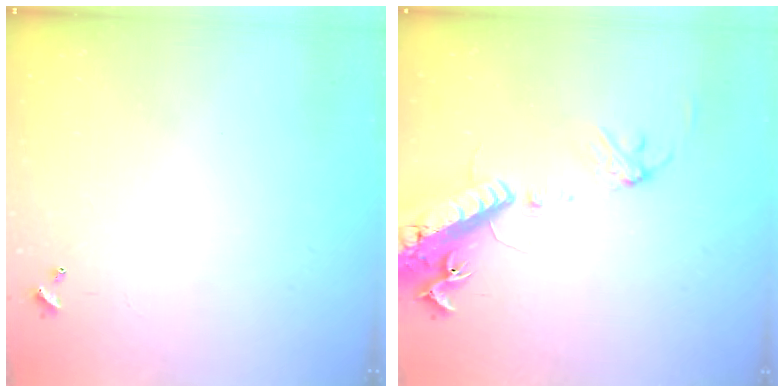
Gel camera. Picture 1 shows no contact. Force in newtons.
{"total": 18.2, "press": 17.7, "slide": 4.2}